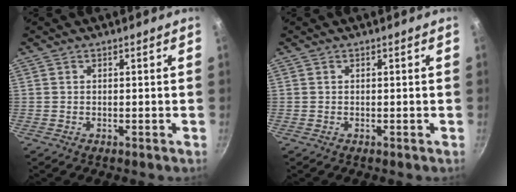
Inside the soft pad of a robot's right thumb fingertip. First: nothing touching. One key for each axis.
{"total": 0.0}